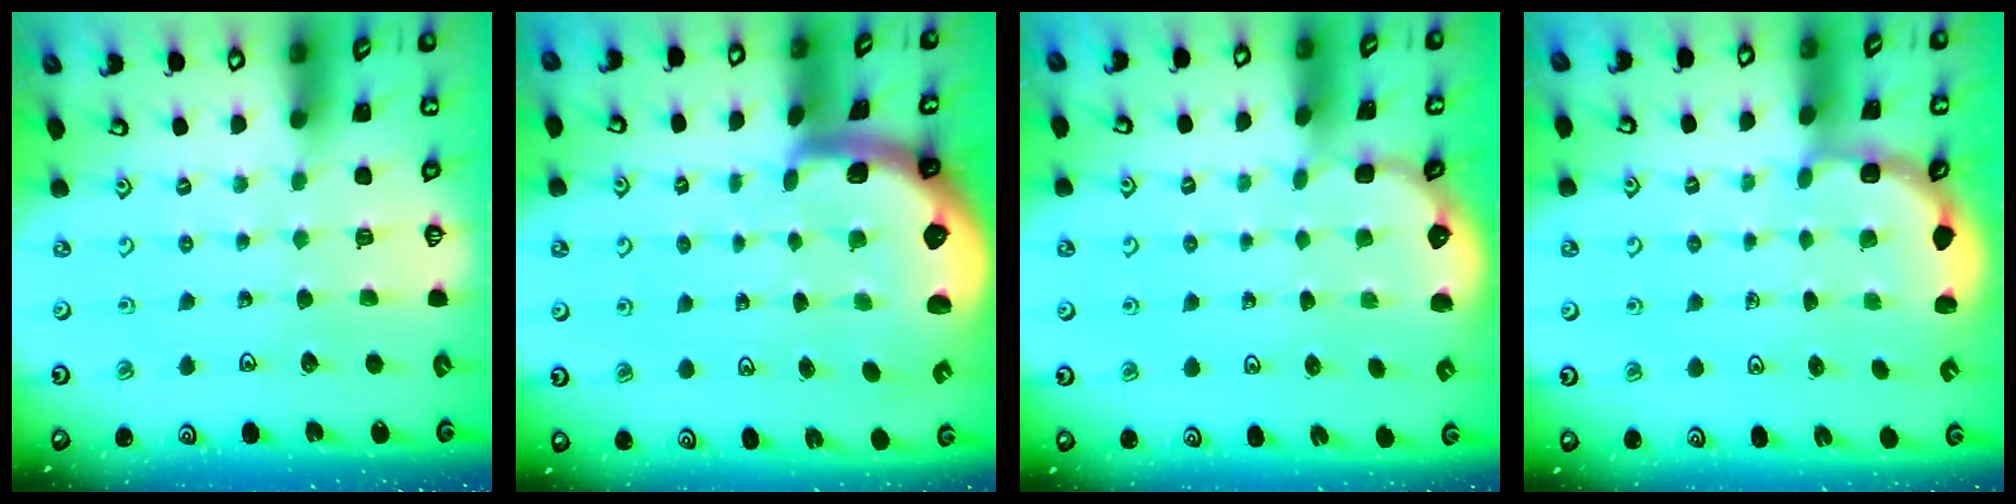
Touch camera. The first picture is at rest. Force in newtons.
{"total": 3.6, "press": 3.5, "slide": 0.9}
{"total": 1.8, "press": 1.0, "slide": 1.4}
{"total": 3.0, "press": 2.3, "slide": 1.8}